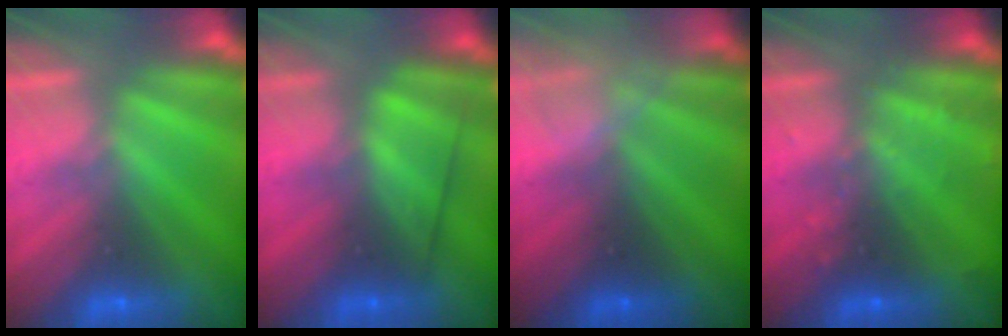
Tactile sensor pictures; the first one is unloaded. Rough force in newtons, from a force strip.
{"total": 2.6}
{"total": 2.5}
{"total": 2.4}